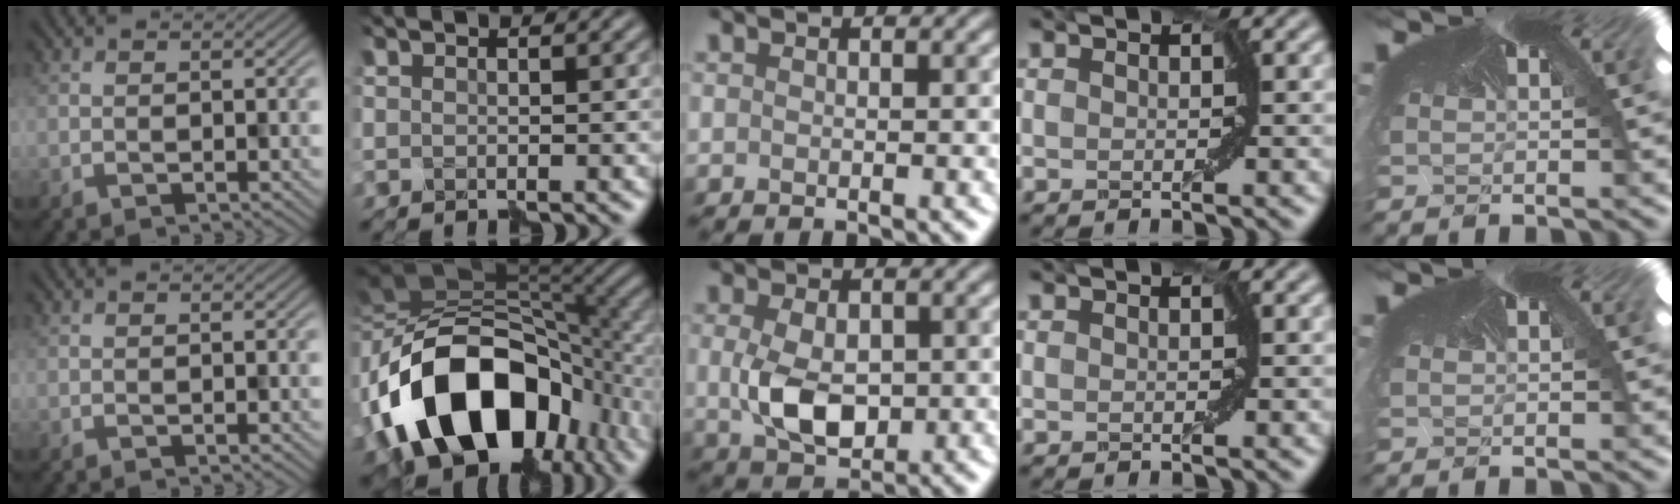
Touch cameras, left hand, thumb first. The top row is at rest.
{"index": {"total": 17.9, "force": [-5.4, 11.7, 12.4], "torque": [-0.235, -0.004, -0.096]}, "middle": {"total": 5.1, "force": [-0.3, 3.1, 4.0], "torque": [-0.091, -0.002, 0.003]}}